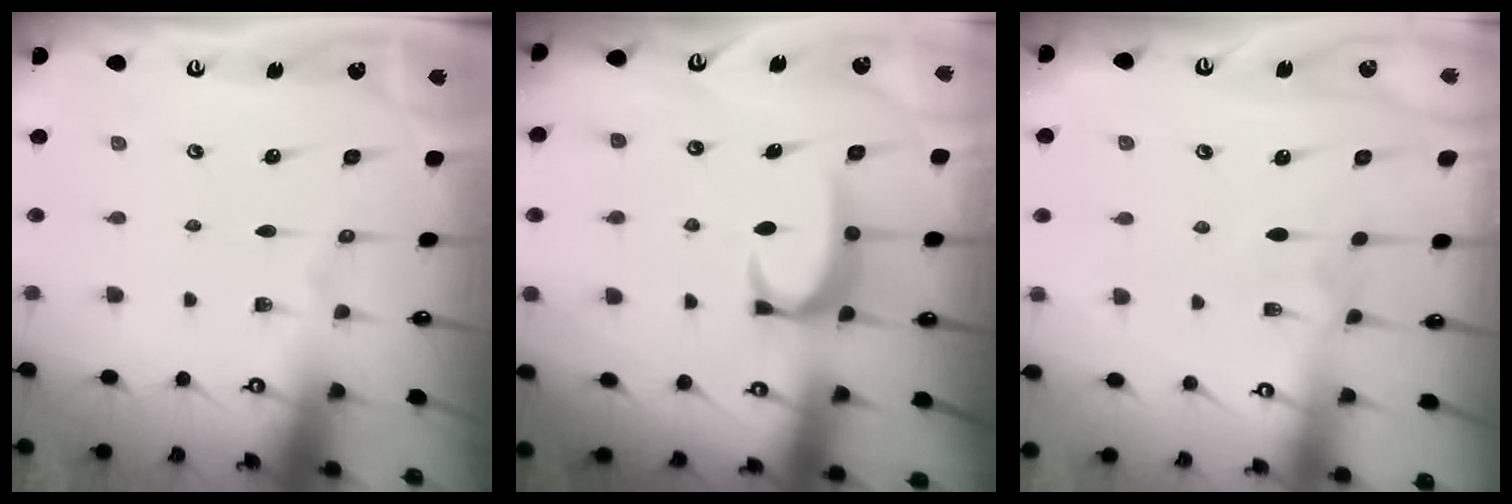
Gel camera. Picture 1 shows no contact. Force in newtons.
{"total": 3.4, "press": 3.4, "slide": 0.4}
{"total": 3.0, "press": 2.9, "slide": 0.3}